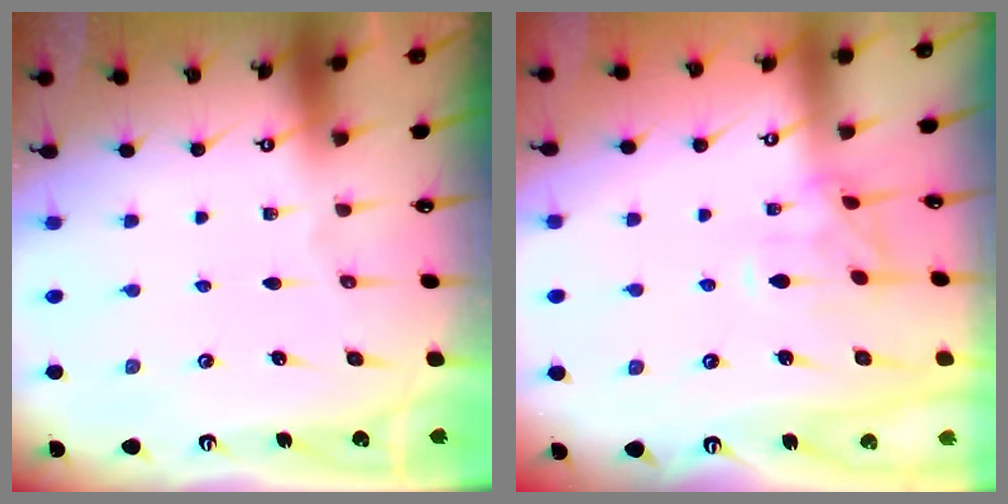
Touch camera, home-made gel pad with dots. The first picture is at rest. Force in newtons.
{"total": 0.0}